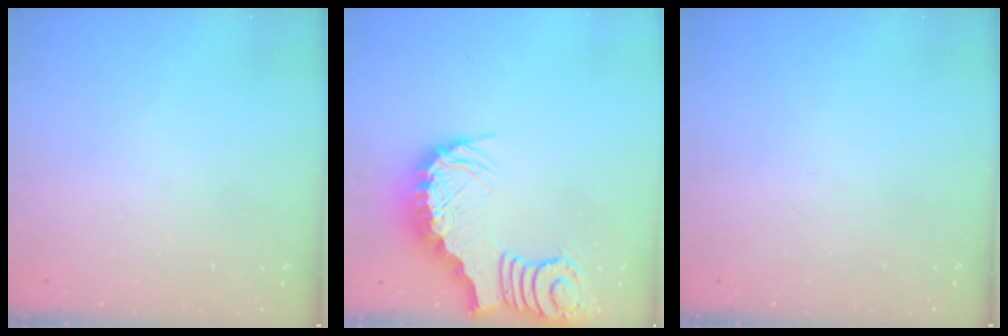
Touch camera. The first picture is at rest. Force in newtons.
{"total": 3.8, "press": 3.7, "slide": 0.7}
{"total": 0.0}